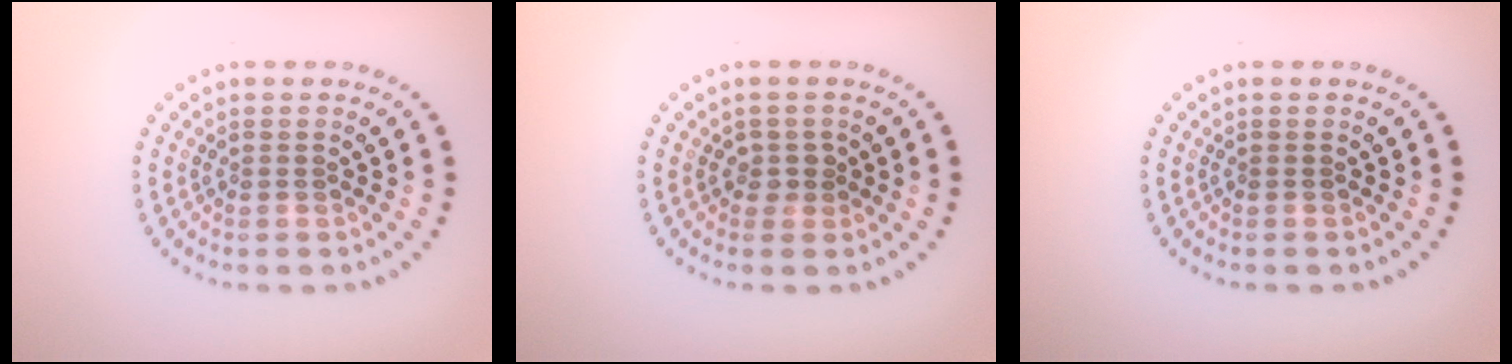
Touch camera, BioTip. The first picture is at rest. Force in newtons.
{"total": 1.3, "press": 1.1, "slide": 0.7}
{"total": 0.0}